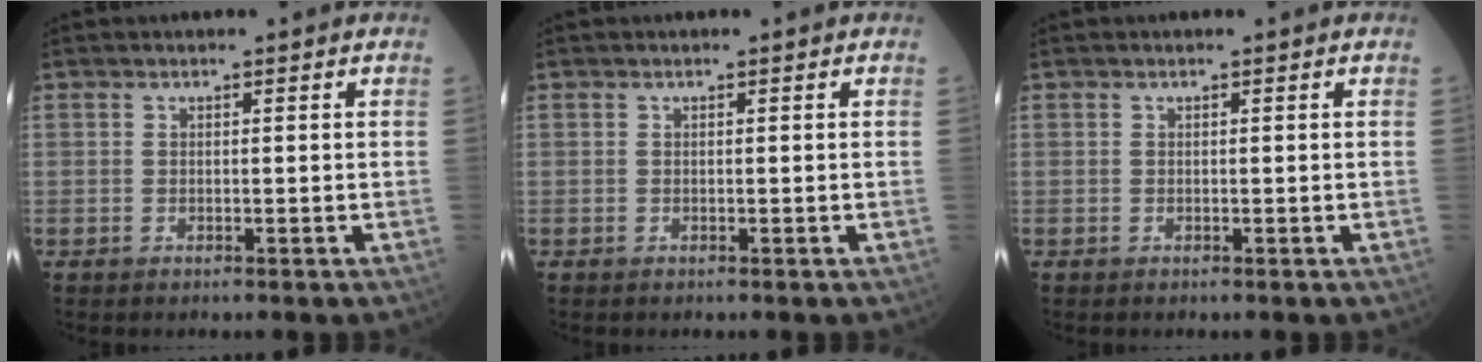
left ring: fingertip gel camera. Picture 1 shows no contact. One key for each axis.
{"total": 0.0}
{"total": 0.0}